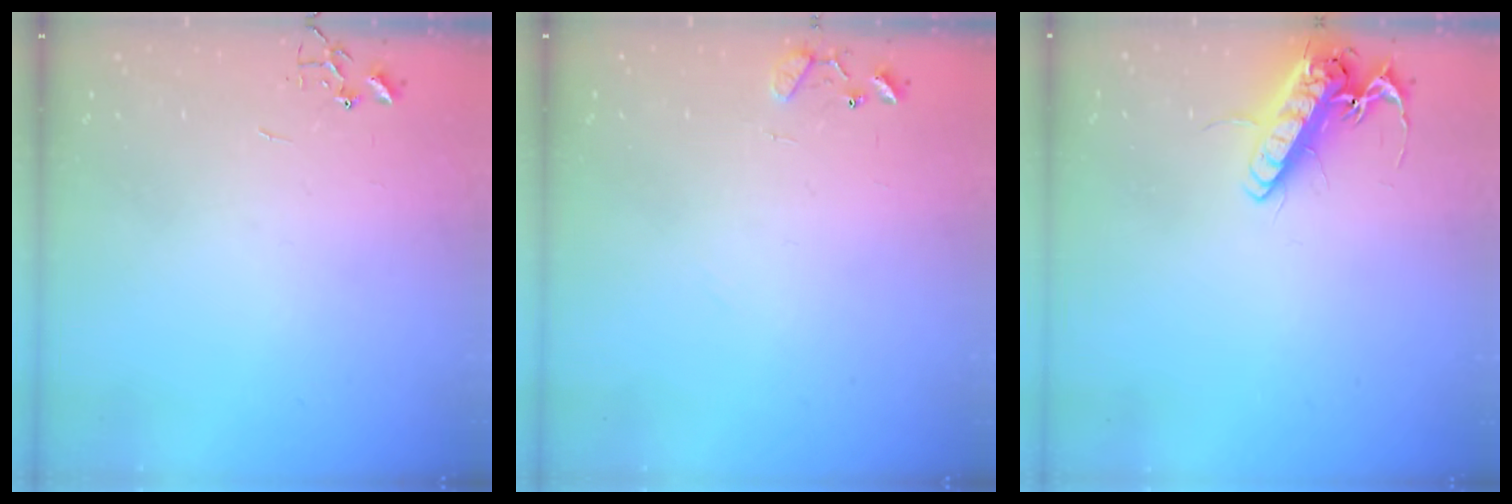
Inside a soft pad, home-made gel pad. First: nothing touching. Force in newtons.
{"total": 8.4, "press": 8.4, "slide": 0.7}
{"total": 13.8, "press": 13.6, "slide": 2.4}